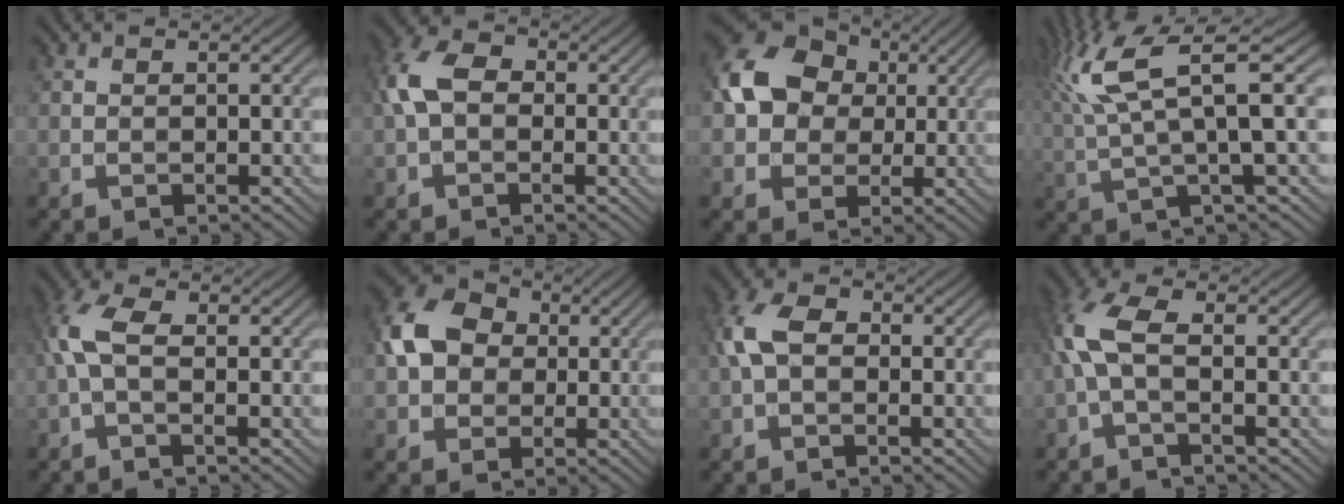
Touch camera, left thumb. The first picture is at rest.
{"total": 5.6, "force": [0.1, 3.9, 4.0], "torque": [-0.092, 0.014, -0.012]}
{"total": 10.6, "force": [1.6, 8.7, 5.9], "torque": [-0.128, 0.014, 0.014]}
{"total": 11.2, "force": [3.9, 2.5, 10.2], "torque": [-0.206, 0.024, 0.076]}
{"total": 4.6, "force": [-0.1, 1.9, 4.1], "torque": [-0.108, 0.013, -0.013]}
{"total": 8.2, "force": [0.7, 6.6, 4.8], "torque": [-0.108, 0.017, -0.001]}
{"total": 4.9, "force": [-0.1, 3.2, 3.6], "torque": [-0.087, 0.014, -0.012]}
{"total": 5.4, "force": [-0.4, 2.0, 5.1], "torque": [-0.131, 0.014, -0.019]}